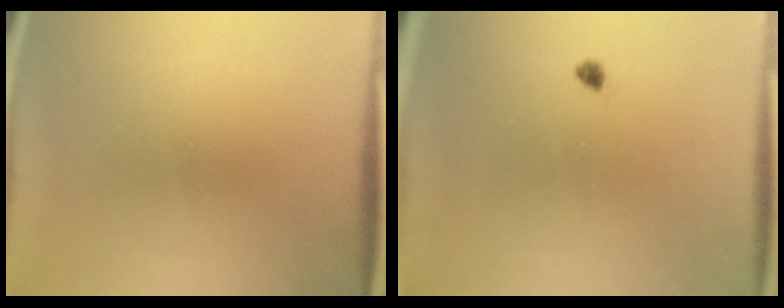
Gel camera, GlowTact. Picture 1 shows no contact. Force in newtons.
{"total": 0.9}